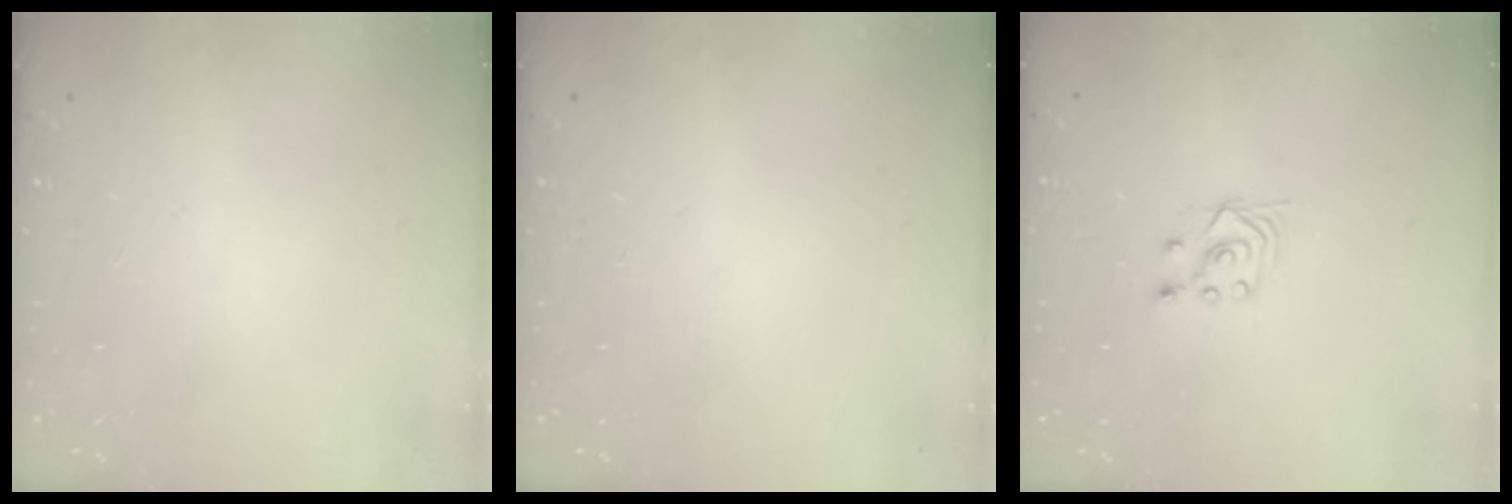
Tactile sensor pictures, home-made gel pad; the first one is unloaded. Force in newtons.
{"total": 0.0}
{"total": 2.8, "press": 2.4, "slide": 1.4}